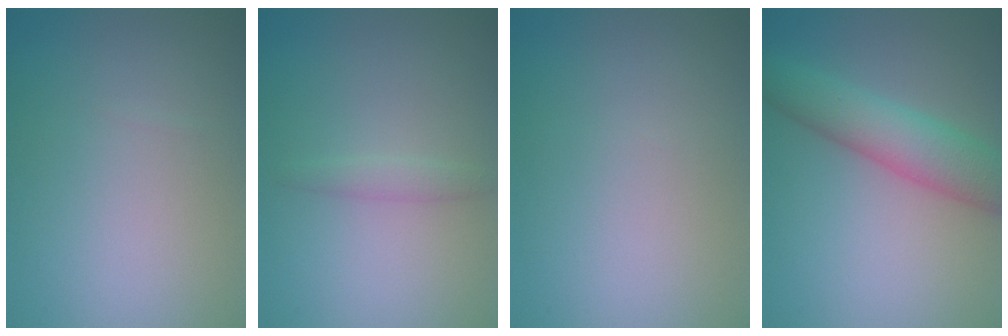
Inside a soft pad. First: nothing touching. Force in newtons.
{"total": 1.1, "press": 1.1, "slide": 0.0}
{"total": 0.0}
{"total": 5.4, "press": 5.4, "slide": 0.4}